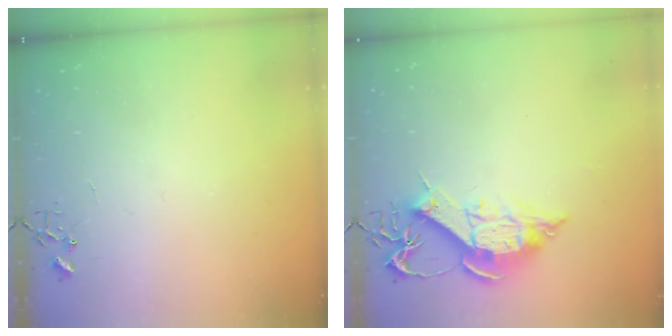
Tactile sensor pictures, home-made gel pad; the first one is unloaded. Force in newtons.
{"total": 12.3, "press": 12.2, "slide": 1.2}